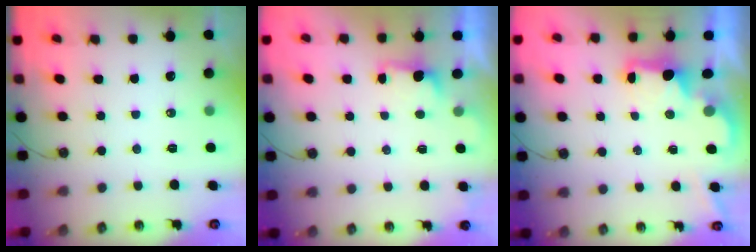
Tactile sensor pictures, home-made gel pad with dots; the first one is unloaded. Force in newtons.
{"total": 1.6, "press": 1.4, "slide": 0.8}
{"total": 2.1, "press": 1.9, "slide": 0.8}